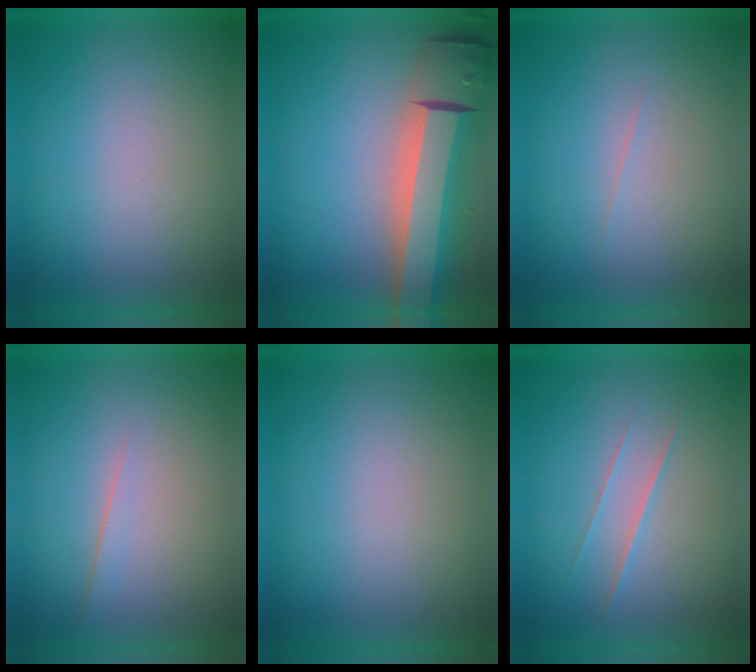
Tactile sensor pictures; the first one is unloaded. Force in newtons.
{"total": 12.3}
{"total": 1.2}
{"total": 1.5}
{"total": 1.2}
{"total": 1.6}